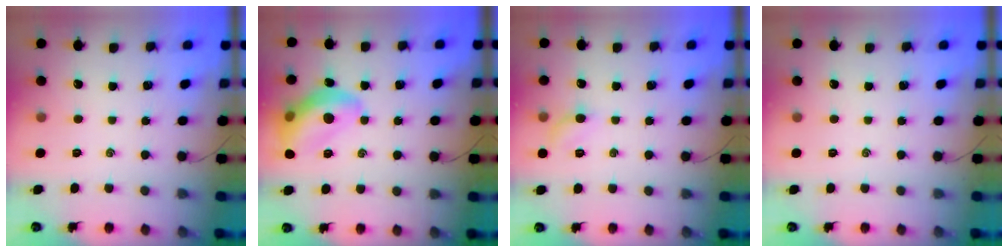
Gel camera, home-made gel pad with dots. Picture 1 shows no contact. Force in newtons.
{"total": 14.7, "press": 14.6, "slide": 1.5}
{"total": 5.2, "press": 5.1, "slide": 0.9}
{"total": 0.0}